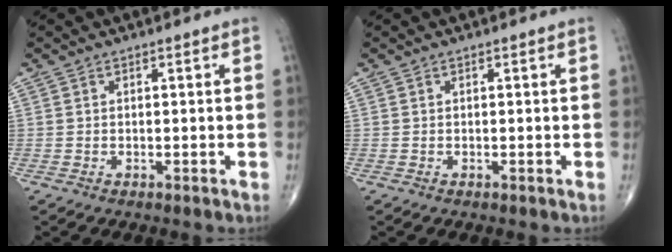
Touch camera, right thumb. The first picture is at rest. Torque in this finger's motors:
{"motor_torque": [0.02, 0.02, 0.00, 0.00, 0.00]}